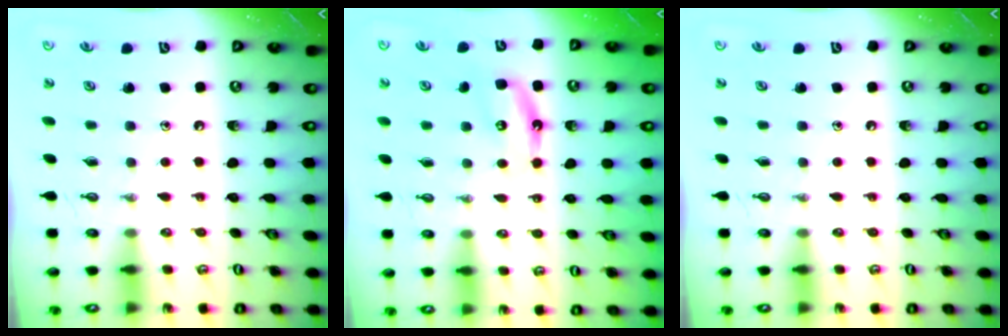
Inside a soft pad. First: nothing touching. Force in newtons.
{"total": 5.4, "press": 5.4, "slide": 0.7}
{"total": 0.0}